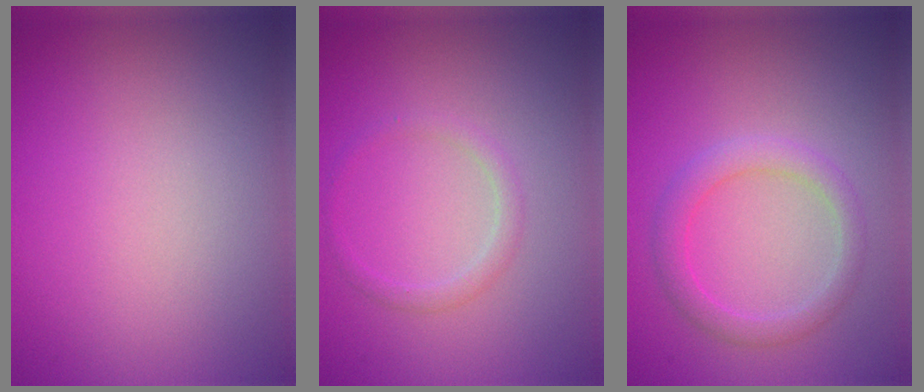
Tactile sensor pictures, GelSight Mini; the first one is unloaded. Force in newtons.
{"total": 1.3, "press": 1.3, "slide": 0.1}
{"total": 2.6, "press": 2.6, "slide": 0.4}